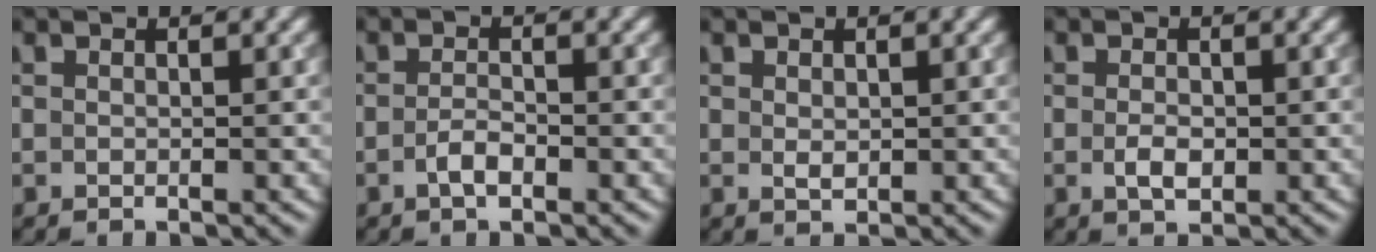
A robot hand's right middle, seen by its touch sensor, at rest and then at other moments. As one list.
[{"total": 1.7, "force": [-0.8, 0.6, 1.3], "torque": [-0.029, -0.001, -0.018]}, {"total": 1.0, "force": [0.2, 0.7, 0.8], "torque": [-0.015, -0.003, 0.008]}, {"total": 1.8, "force": [-0.3, 1.1, 1.4], "torque": [-0.029, -0.003, -0.005]}]